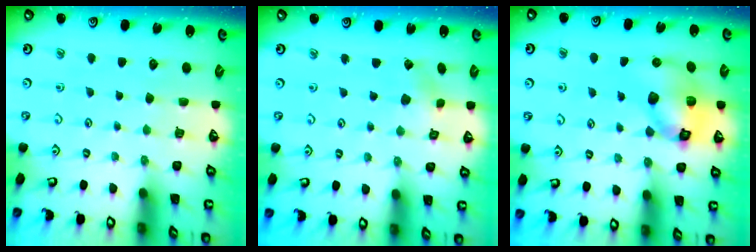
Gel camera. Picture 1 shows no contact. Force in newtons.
{"total": 2.8, "press": 2.8, "slide": 0.1}
{"total": 12.4, "press": 12.3, "slide": 1.9}